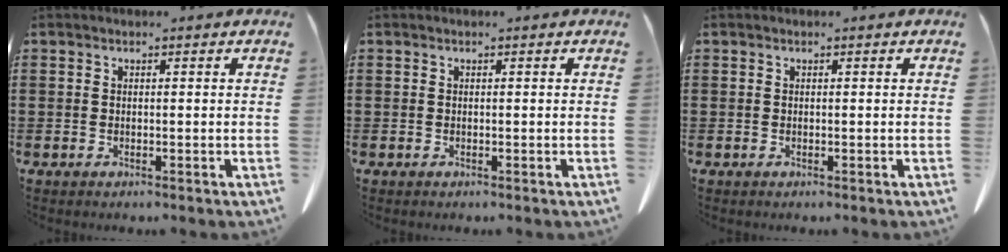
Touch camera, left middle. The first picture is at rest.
{"total": 0.0}
{"total": 0.0}